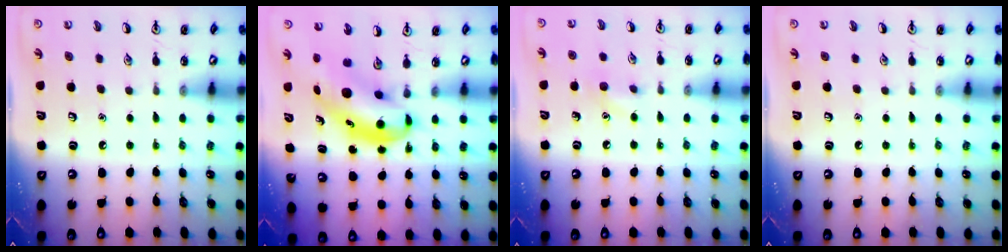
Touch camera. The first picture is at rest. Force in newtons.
{"total": 5.3, "press": 5.2, "slide": 1.2}
{"total": 6.2, "press": 6.0, "slide": 1.7}
{"total": 0.0}